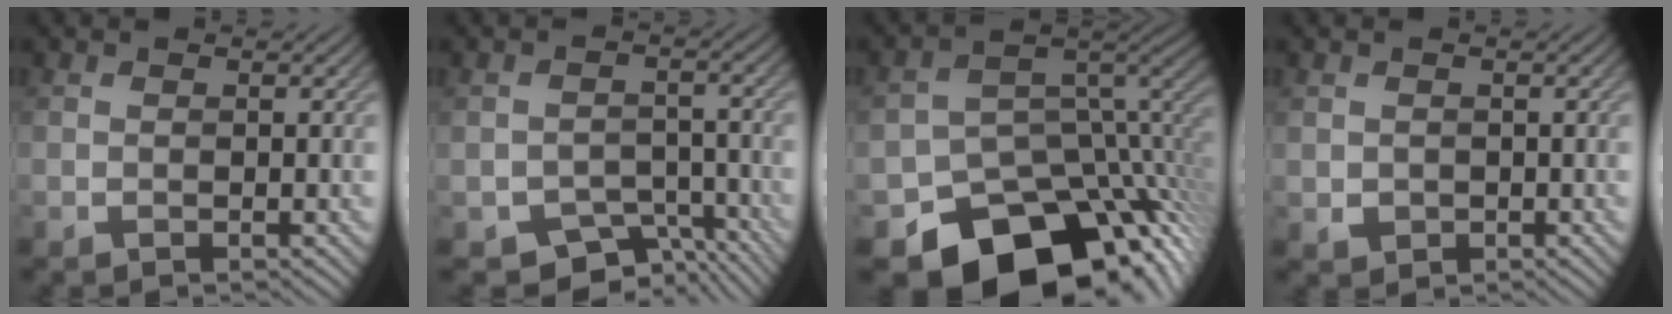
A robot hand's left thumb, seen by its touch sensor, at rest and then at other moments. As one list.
[{"total": 5.8, "force": [-4.2, 3.3, 2.4], "torque": [-0.030, -0.016, -0.063]}, {"total": 15.3, "force": [-9.6, 9.4, 7.4], "torque": [-0.122, -0.037, -0.134]}, {"total": 1.2, "force": [0.1, 1.1, 0.4], "torque": [-0.014, -0.008, 0.006]}]